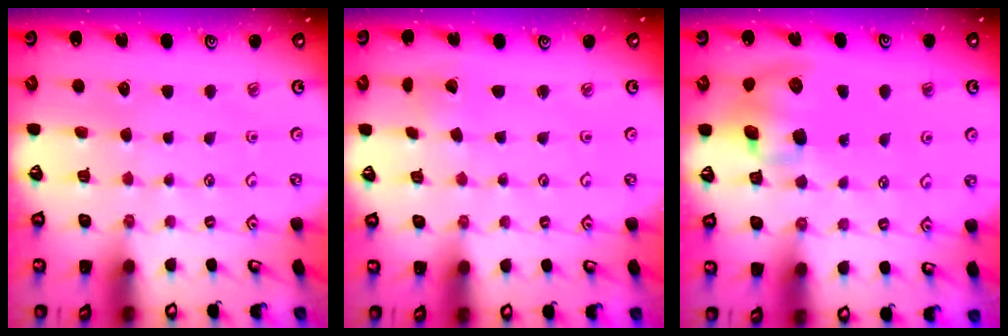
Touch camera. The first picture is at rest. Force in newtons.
{"total": 1.9, "press": 1.9, "slide": 0.1}
{"total": 10.7, "press": 10.6, "slide": 1.7}